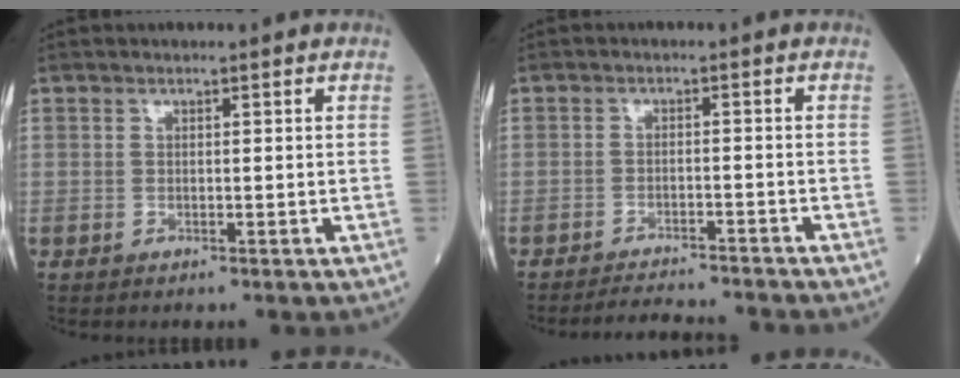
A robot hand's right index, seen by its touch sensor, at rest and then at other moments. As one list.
[{"total": 7.5, "force": [-7.4, -0.3, 1.3], "torque": [-0.013, -0.008, -0.112]}]